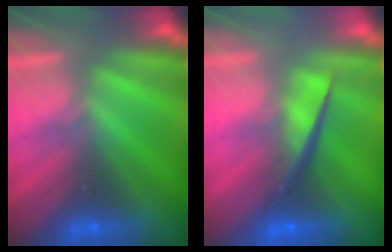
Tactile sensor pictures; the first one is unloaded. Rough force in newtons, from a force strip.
{"total": 4.4}